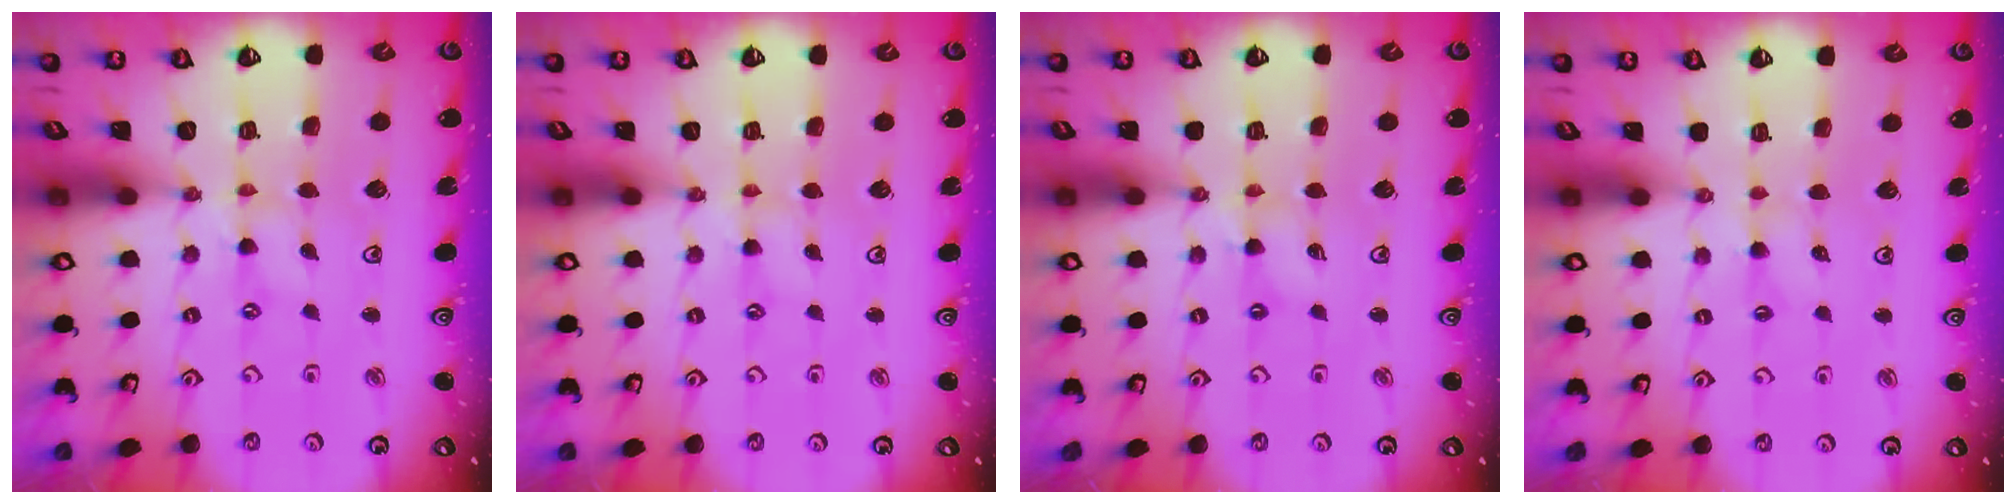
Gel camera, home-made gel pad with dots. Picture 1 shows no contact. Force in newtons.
{"total": 1.9, "press": 1.8, "slide": 0.3}
{"total": 1.6, "press": 1.6, "slide": 0.3}
{"total": 1.1, "press": 1.1, "slide": 0.3}